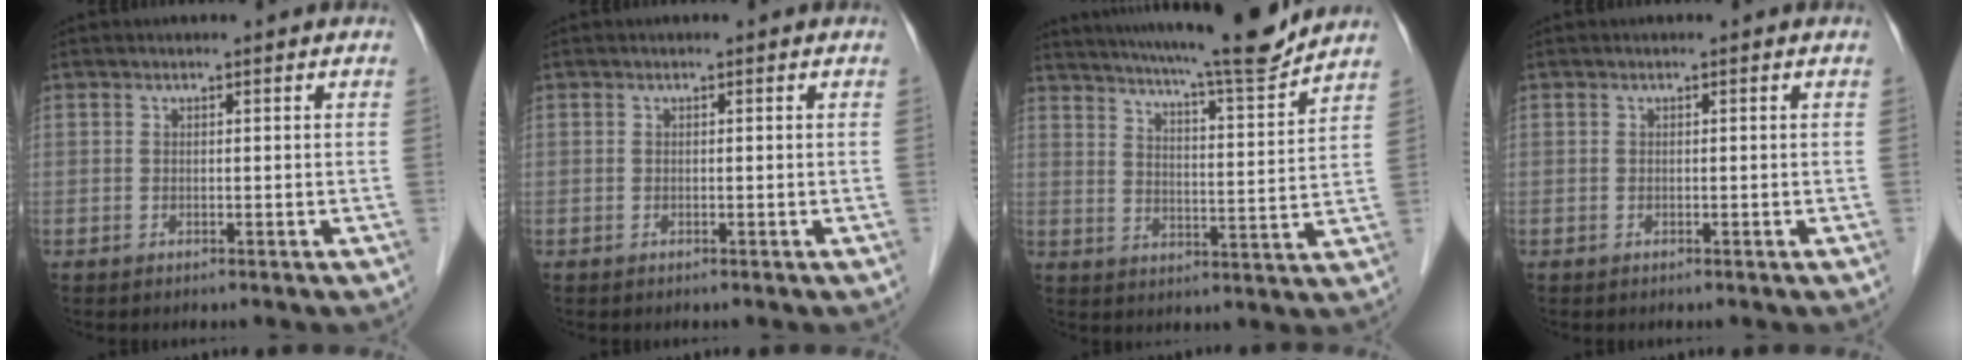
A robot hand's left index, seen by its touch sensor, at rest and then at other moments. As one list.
[{"total": 0.0}, {"total": 16.2, "force": [14.6, -0.2, 7.0], "torque": [-0.114, -0.021, 0.206]}, {"total": 0.0}]